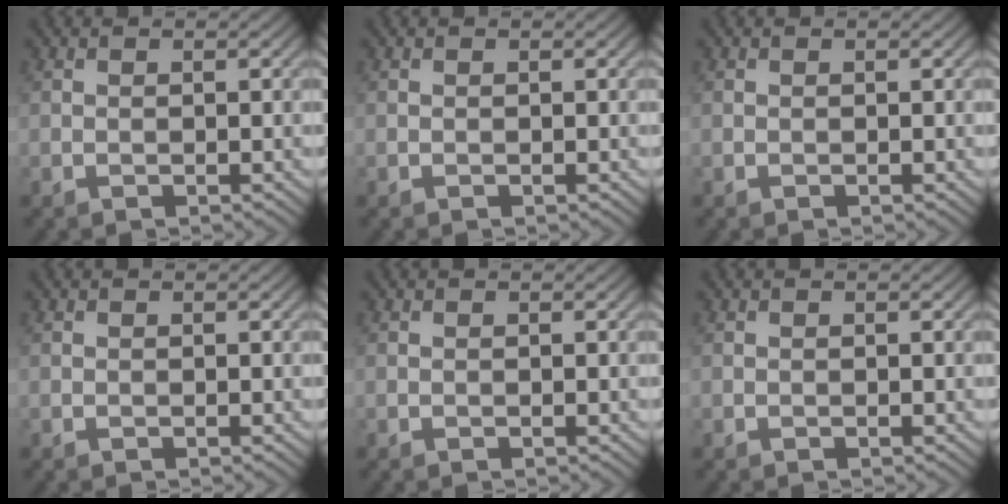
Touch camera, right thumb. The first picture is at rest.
{"total": 0.0}
{"total": 0.0}
{"total": 0.0}
{"total": 0.0}
{"total": 0.0}